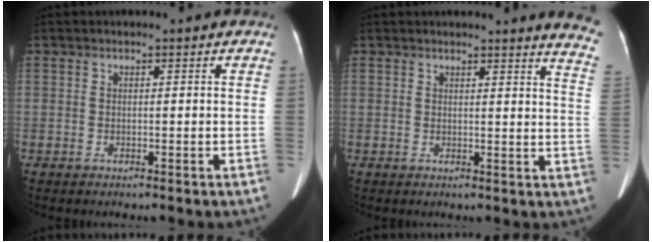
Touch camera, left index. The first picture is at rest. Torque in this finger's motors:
{"motor_torque": [-0.01, -0.31, 0.00, 0.06]}